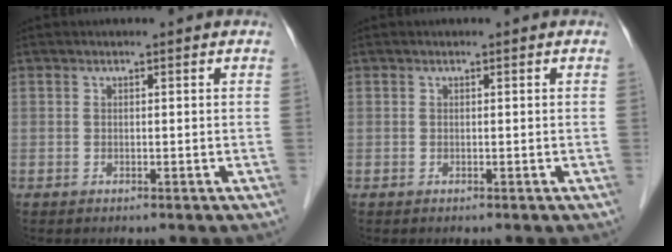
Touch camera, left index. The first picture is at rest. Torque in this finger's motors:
{"motor_torque": [0.00, 0.00, 0.00, 0.00]}